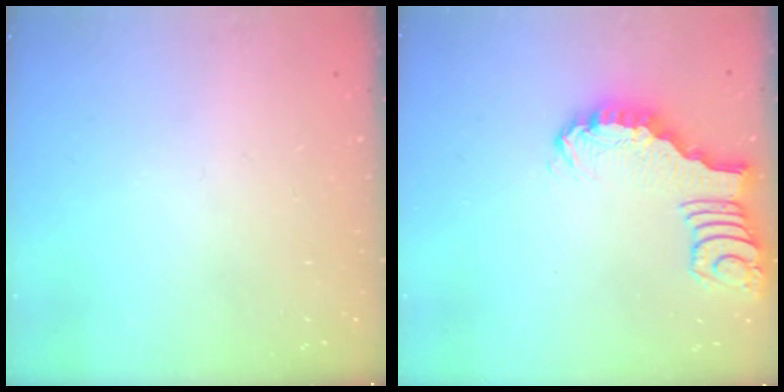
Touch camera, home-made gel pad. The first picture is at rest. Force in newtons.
{"total": 2.8, "press": 2.7, "slide": 0.4}